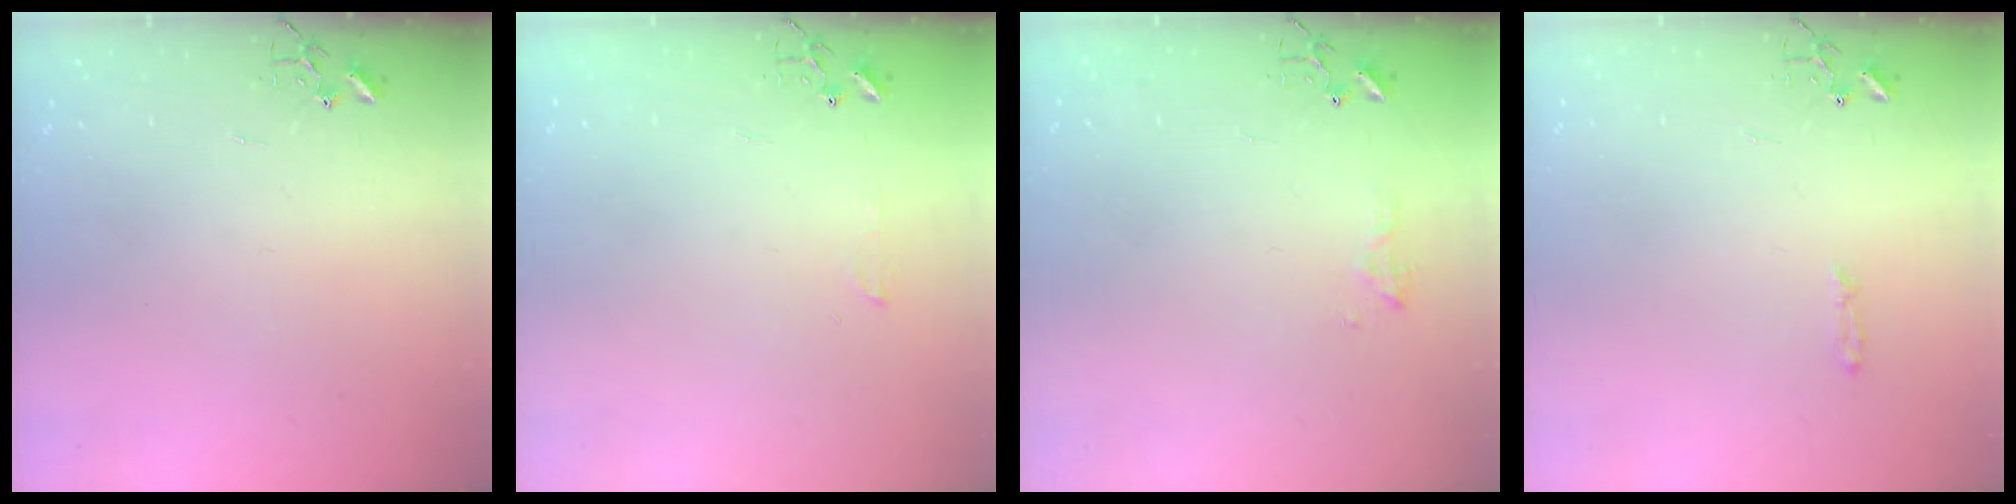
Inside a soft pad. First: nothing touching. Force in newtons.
{"total": 4.2, "press": 4.2, "slide": 0.6}
{"total": 7.6, "press": 7.6, "slide": 0.8}
{"total": 3.6, "press": 3.6, "slide": 0.4}